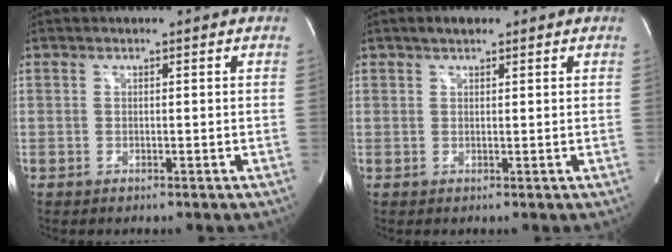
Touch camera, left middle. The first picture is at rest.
{"total": 2.1, "force": [1.6, 0.9, 1.2], "torque": [-0.022, 0.013, 0.025]}